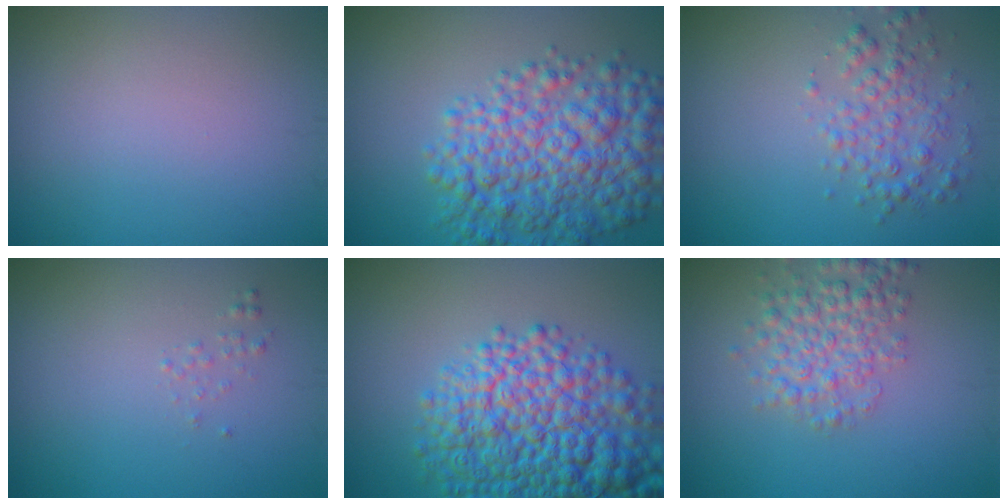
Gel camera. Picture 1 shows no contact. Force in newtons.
{"total": 8.7, "press": 8.7, "slide": 0.3}
{"total": 2.9, "press": 2.9, "slide": 0.1}
{"total": 0.6, "press": 0.6, "slide": 0.1}
{"total": 11.7, "press": 11.7, "slide": 0.5}
{"total": 4.0, "press": 4.0, "slide": 0.1}